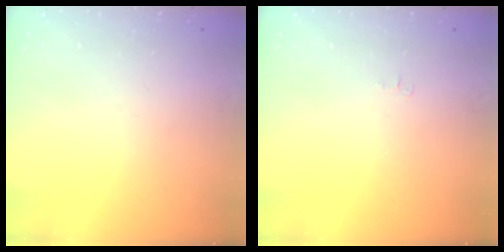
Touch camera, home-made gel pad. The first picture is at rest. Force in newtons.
{"total": 3.6, "press": 3.6, "slide": 0.4}